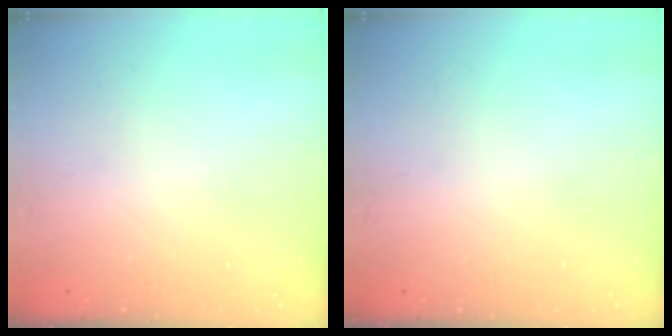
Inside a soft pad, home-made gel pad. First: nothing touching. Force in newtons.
{"total": 0.0}